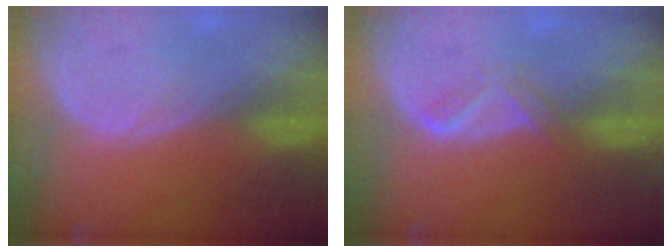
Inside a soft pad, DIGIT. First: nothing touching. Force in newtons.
{"total": 2.4, "press": 2.4, "slide": 0.7}